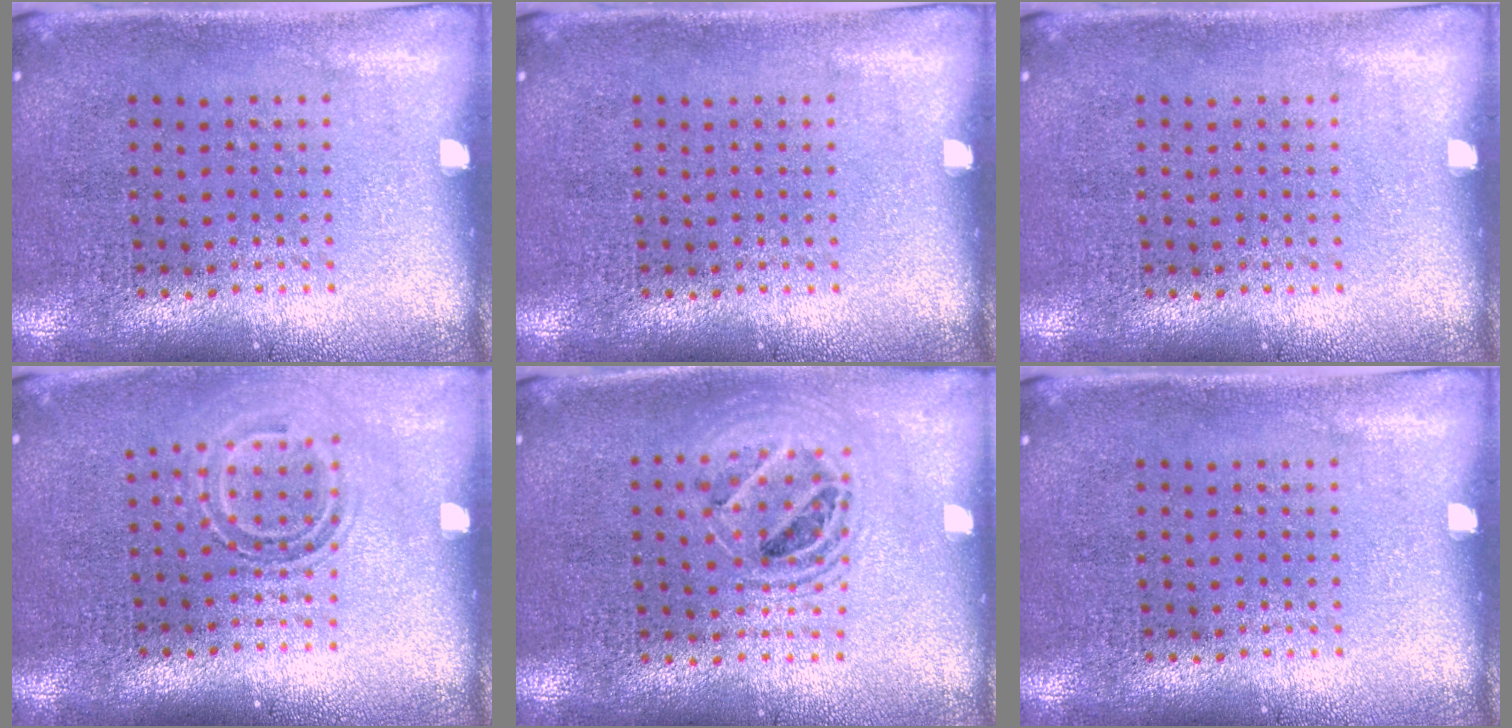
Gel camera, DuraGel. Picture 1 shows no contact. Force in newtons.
{"total": 0.0}
{"total": 0.0}
{"total": 1.6, "press": 1.0, "slide": 1.2}
{"total": 1.5, "press": 1.3, "slide": 0.7}
{"total": 0.0}